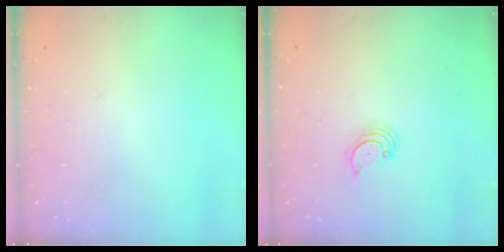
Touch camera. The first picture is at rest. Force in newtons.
{"total": 2.7, "press": 2.7, "slide": 0.3}